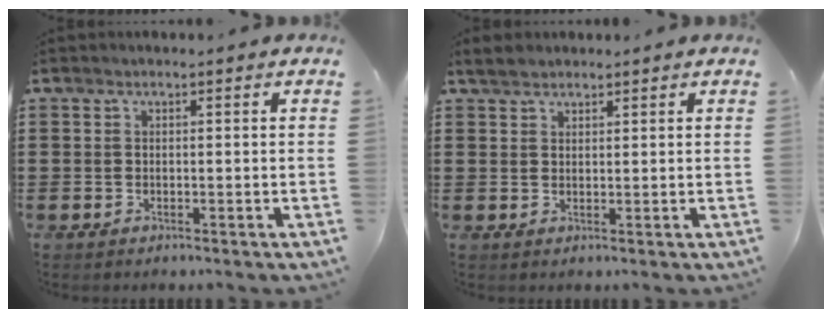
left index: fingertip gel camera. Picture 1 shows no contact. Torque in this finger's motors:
{"motor_torque": [-0.13, -1.14, 0.00, 0.03]}